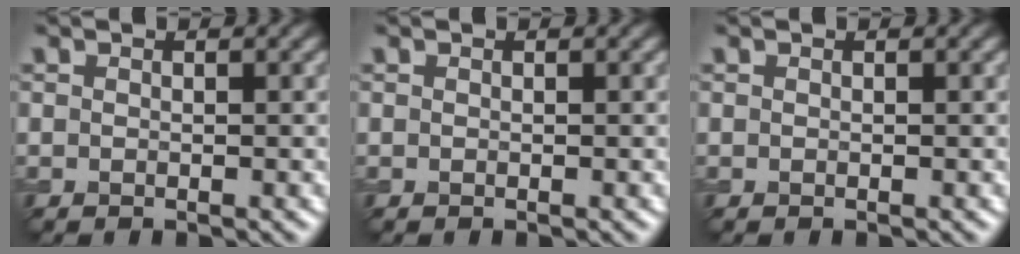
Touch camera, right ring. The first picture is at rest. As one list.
[{"total": 0.0}, {"total": 0.0}]